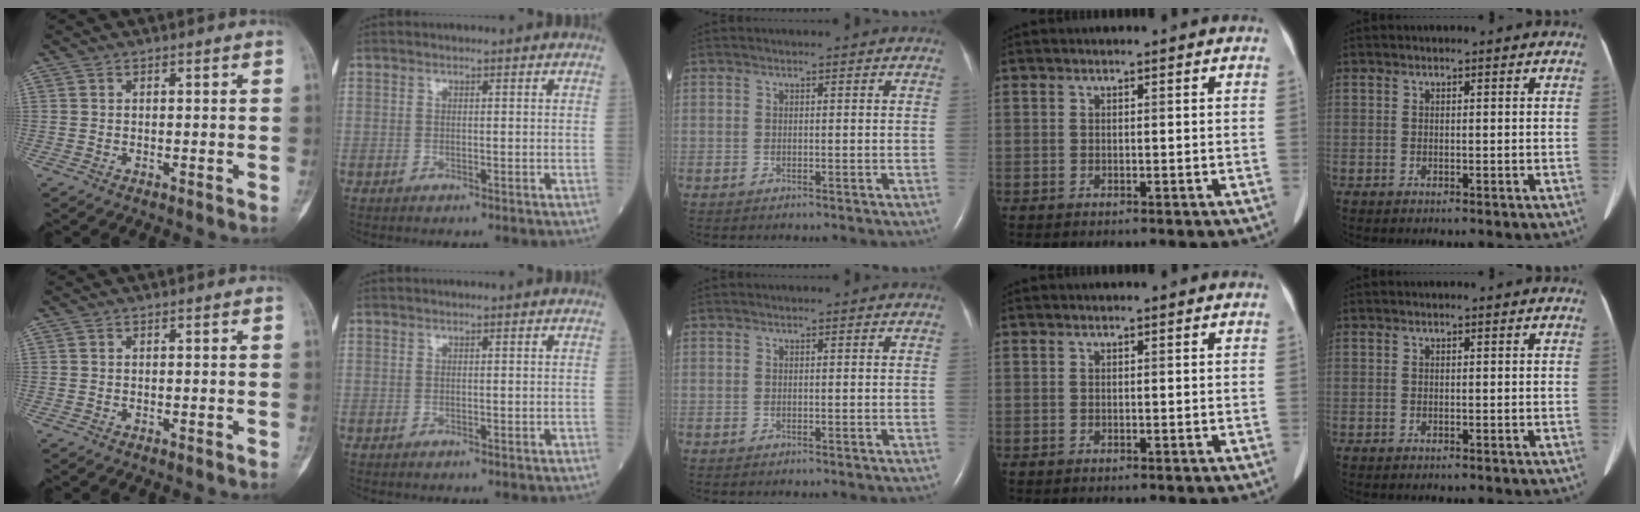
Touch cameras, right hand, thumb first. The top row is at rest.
{}